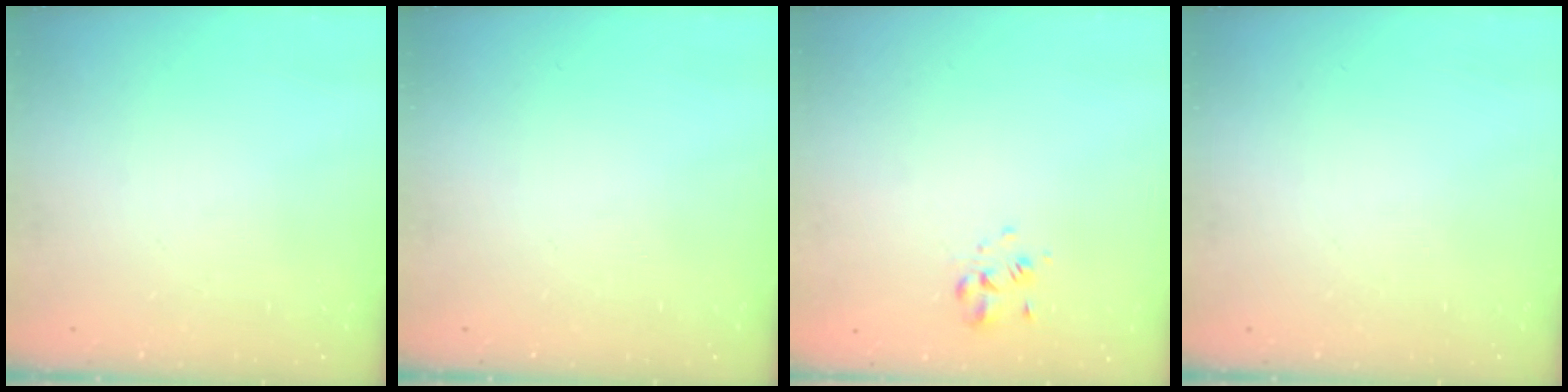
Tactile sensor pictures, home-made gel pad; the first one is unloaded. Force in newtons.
{"total": 0.0}
{"total": 2.1, "press": 1.9, "slide": 0.7}
{"total": 0.0}